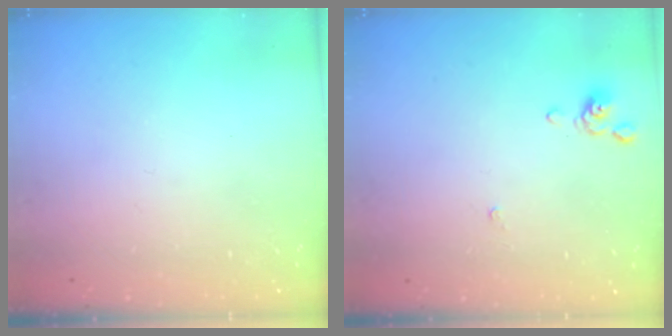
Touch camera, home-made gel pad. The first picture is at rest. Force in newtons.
{"total": 0.0}